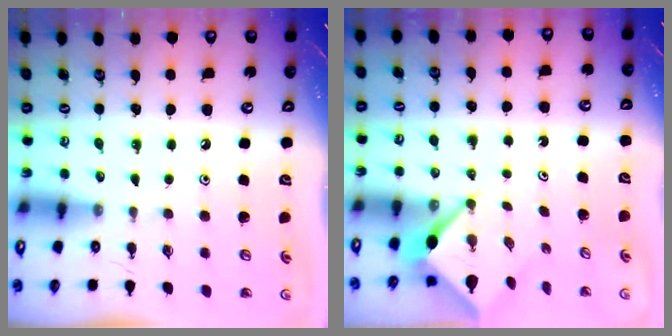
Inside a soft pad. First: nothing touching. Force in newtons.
{"total": 3.3, "press": 3.3, "slide": 0.2}